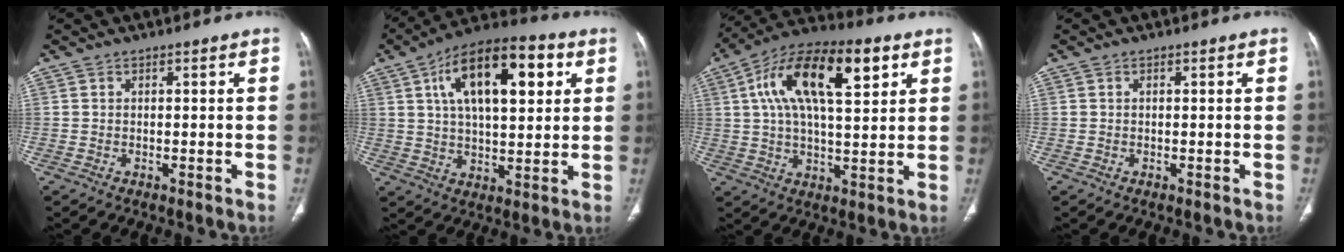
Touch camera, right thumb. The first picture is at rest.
{"total": 19.2, "force": [6.4, 8.8, 15.8], "torque": [-0.230, 0.005, 0.098]}
{"total": 19.8, "force": [6.9, 8.3, 16.6], "torque": [-0.277, 0.011, 0.109]}
{"total": 0.0}